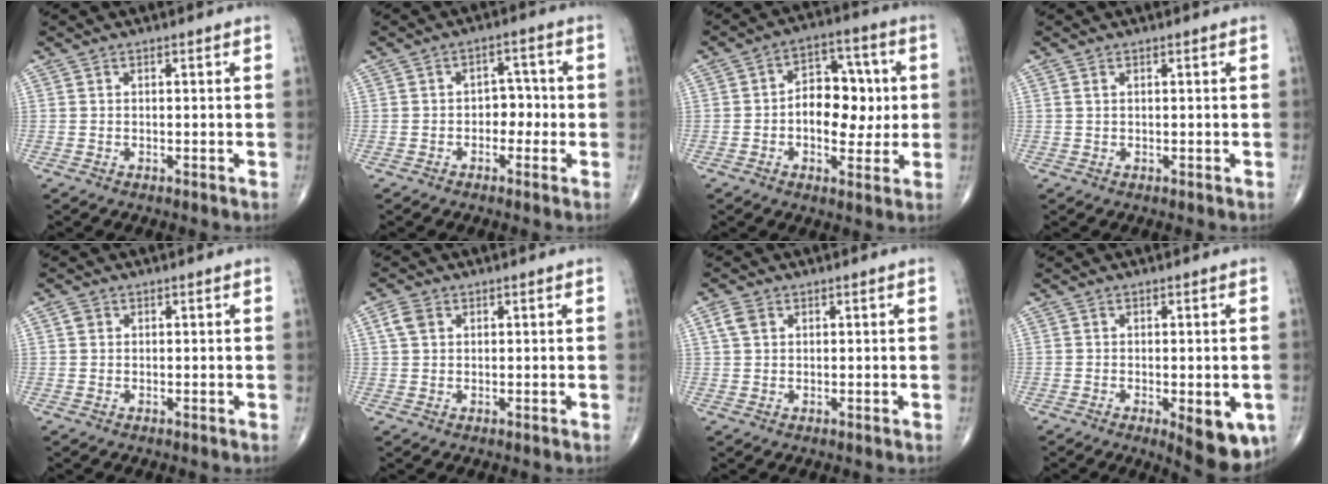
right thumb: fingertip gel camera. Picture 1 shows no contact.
{"total": 4.0, "force": [-0.9, 2.9, 2.7], "torque": [-0.012, 0.015, -0.020]}
{"total": 11.7, "force": [0.0, 7.4, 9.0], "torque": [-0.093, 0.023, -0.002]}
{"total": 0.6, "force": [0.4, 0.0, 0.5], "torque": [-0.015, 0.005, 0.010]}
{"total": 1.2, "force": [0.5, 1.0, 0.4], "torque": [-0.004, 0.002, 0.006]}
{"total": 3.0, "force": [1.2, 2.2, 1.7], "torque": [-0.033, 0.006, 0.024]}
{"total": 2.7, "force": [1.1, 1.9, 1.5], "torque": [-0.031, 0.007, 0.024]}
{"total": 9.0, "force": [-2.9, 3.3, 7.8], "torque": [-0.082, -0.013, -0.032]}